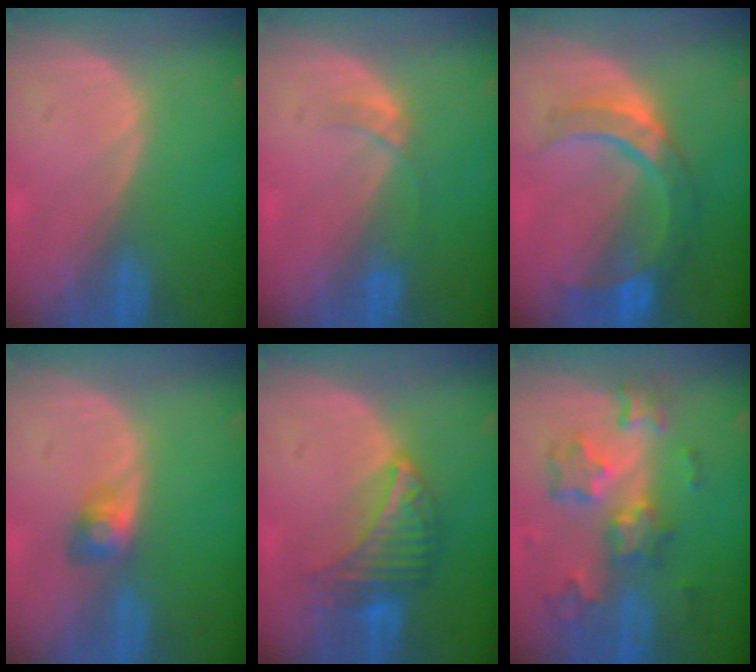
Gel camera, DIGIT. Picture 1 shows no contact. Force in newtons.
{"total": 2.7, "press": 2.4, "slide": 1.3}
{"total": 8.2, "press": 7.9, "slide": 2.1}
{"total": 2.9, "press": 2.7, "slide": 1.0}
{"total": 6.5, "press": 6.5, "slide": 1.0}
{"total": 8.8, "press": 7.8, "slide": 4.1}